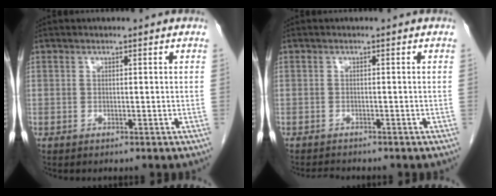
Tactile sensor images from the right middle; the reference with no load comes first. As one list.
[{"total": 1.9, "force": [-1.8, 0.2, 0.3], "torque": [-0.008, -0.007, -0.028]}]